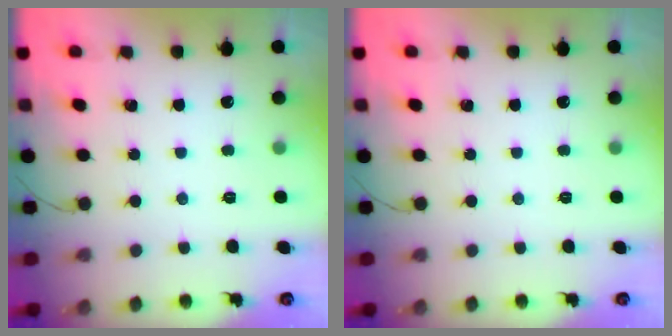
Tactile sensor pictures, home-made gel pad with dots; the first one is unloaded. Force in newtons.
{"total": 0.0}